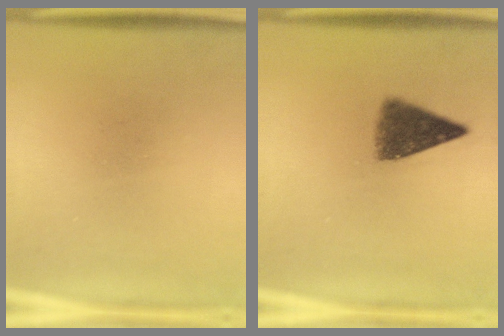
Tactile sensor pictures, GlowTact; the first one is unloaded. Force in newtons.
{"total": 7.0}